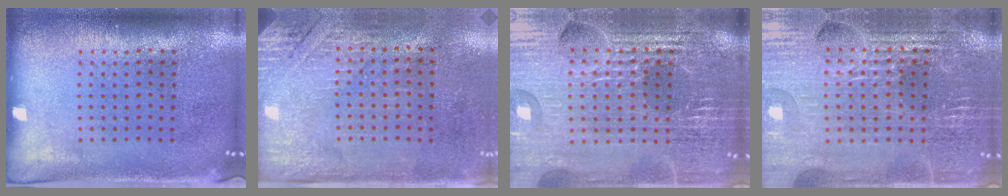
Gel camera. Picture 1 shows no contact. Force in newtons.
{"total": 2.8, "press": 2.5, "slide": 1.3}
{"total": 5.2, "press": 4.8, "slide": 2.0}
{"total": 3.7, "press": 3.6, "slide": 0.7}